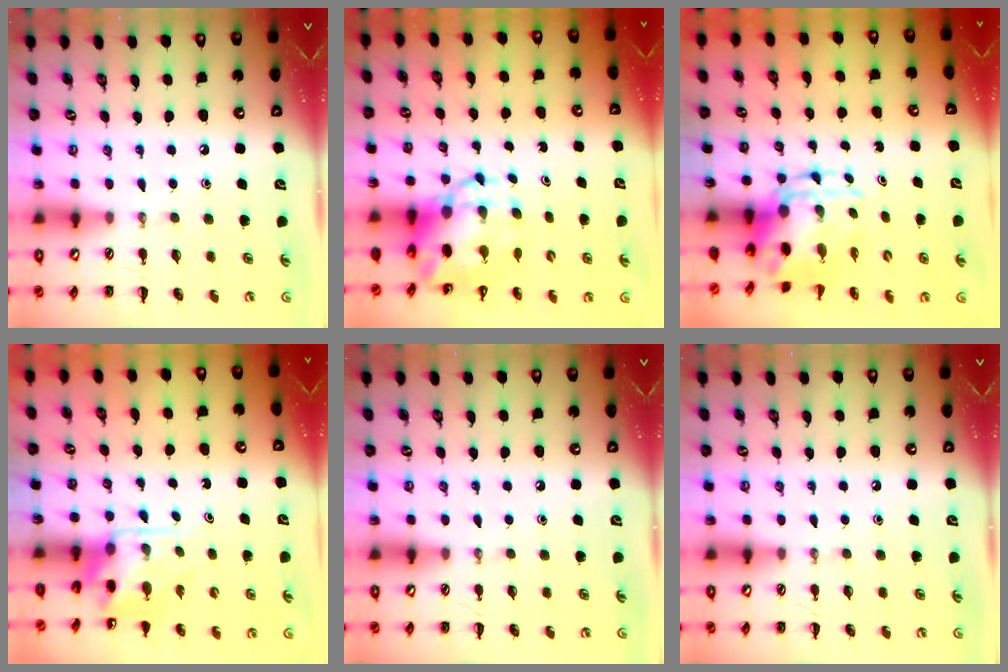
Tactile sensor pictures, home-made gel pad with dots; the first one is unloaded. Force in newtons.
{"total": 7.1, "press": 6.8, "slide": 1.9}
{"total": 6.0, "press": 5.8, "slide": 1.3}
{"total": 4.2, "press": 4.2, "slide": 0.6}
{"total": 0.0}
{"total": 0.0}